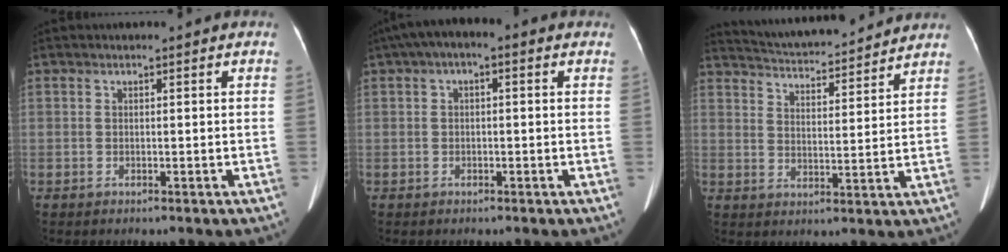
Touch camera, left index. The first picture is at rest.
{"total": 4.9, "force": [1.9, 2.0, 4.1], "torque": [-0.073, 0.031, 0.023]}
{"total": 15.9, "force": [14.9, 1.8, 5.3], "torque": [-0.091, 0.018, 0.220]}